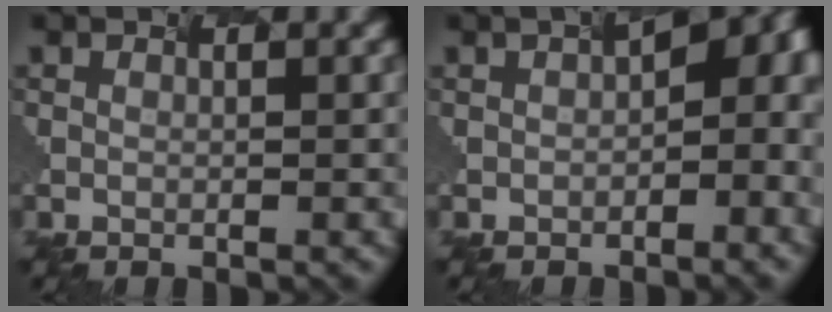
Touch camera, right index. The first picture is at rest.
{"total": 9.8, "force": [0.2, 4.3, 8.8], "torque": [-0.065, 0.045, 0.032]}